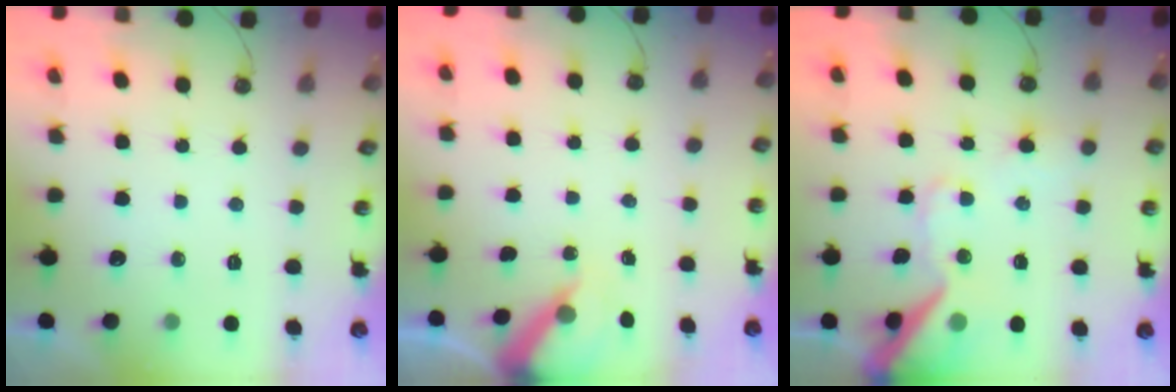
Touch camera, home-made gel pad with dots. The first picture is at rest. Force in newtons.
{"total": 6.6, "press": 6.6, "slide": 0.1}
{"total": 13.9, "press": 13.8, "slide": 1.7}